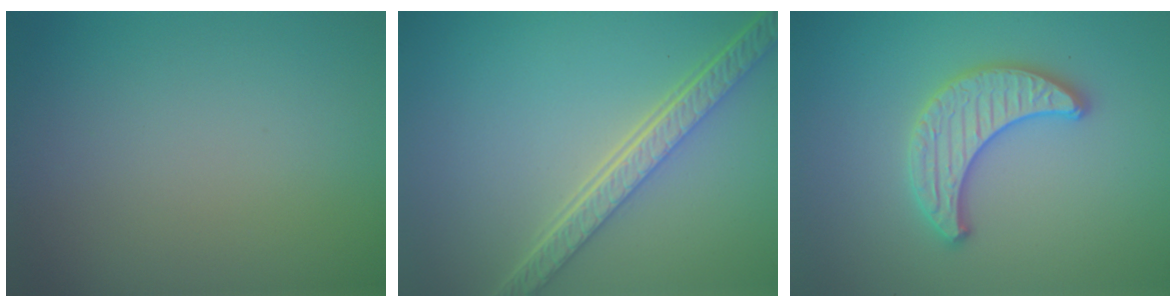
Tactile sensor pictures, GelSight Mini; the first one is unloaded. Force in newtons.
{"total": 5.4, "press": 4.1, "slide": 3.5}
{"total": 3.4, "press": 3.4, "slide": 0.1}